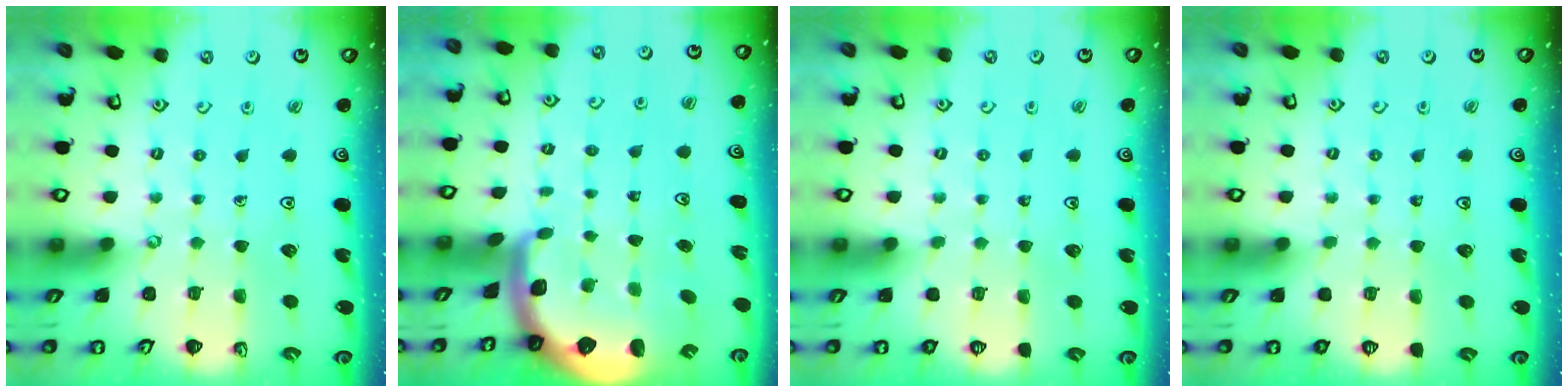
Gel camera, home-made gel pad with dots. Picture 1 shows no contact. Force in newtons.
{"total": 3.1, "press": 3.0, "slide": 0.9}
{"total": 0.0}
{"total": 0.0}